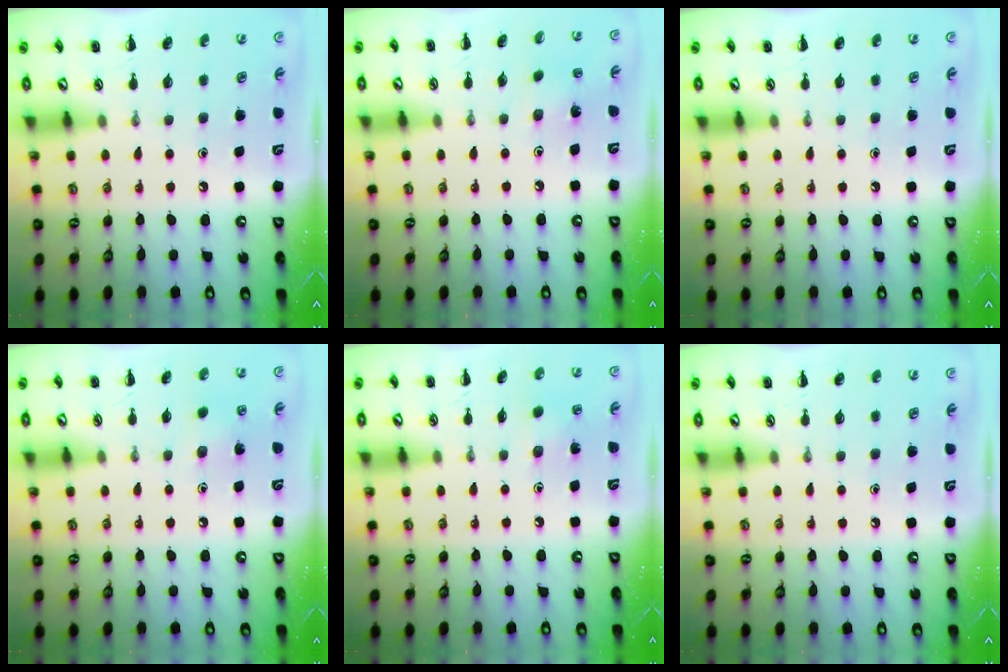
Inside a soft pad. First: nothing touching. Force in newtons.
{"total": 1.5, "press": 1.3, "slide": 0.6}
{"total": 0.0}
{"total": 4.0, "press": 3.8, "slide": 1.3}
{"total": 3.0, "press": 2.8, "slide": 0.9}
{"total": 0.0}